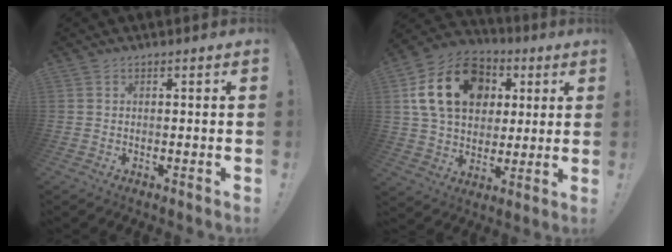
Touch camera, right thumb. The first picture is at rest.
{"total": 21.4, "force": [6.8, 15.5, 13.1], "torque": [-0.215, -0.014, 0.130]}